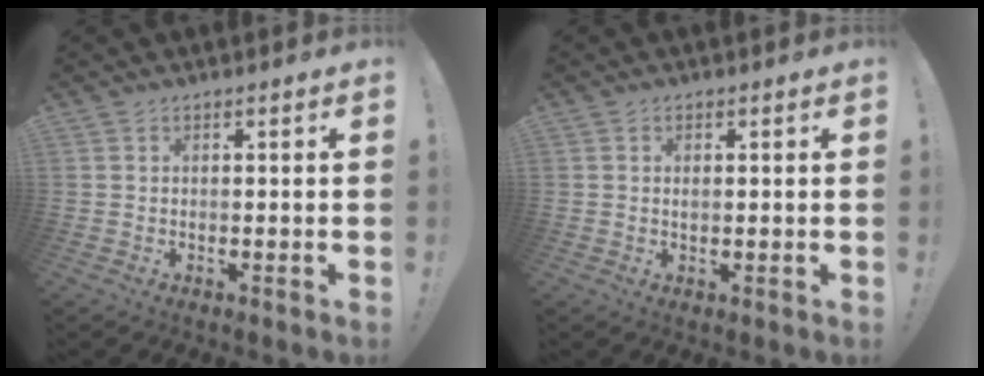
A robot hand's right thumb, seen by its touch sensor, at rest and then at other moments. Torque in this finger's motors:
{"motor_torque": [-0.04, 0.41, 0.03, 0.05, -0.05]}